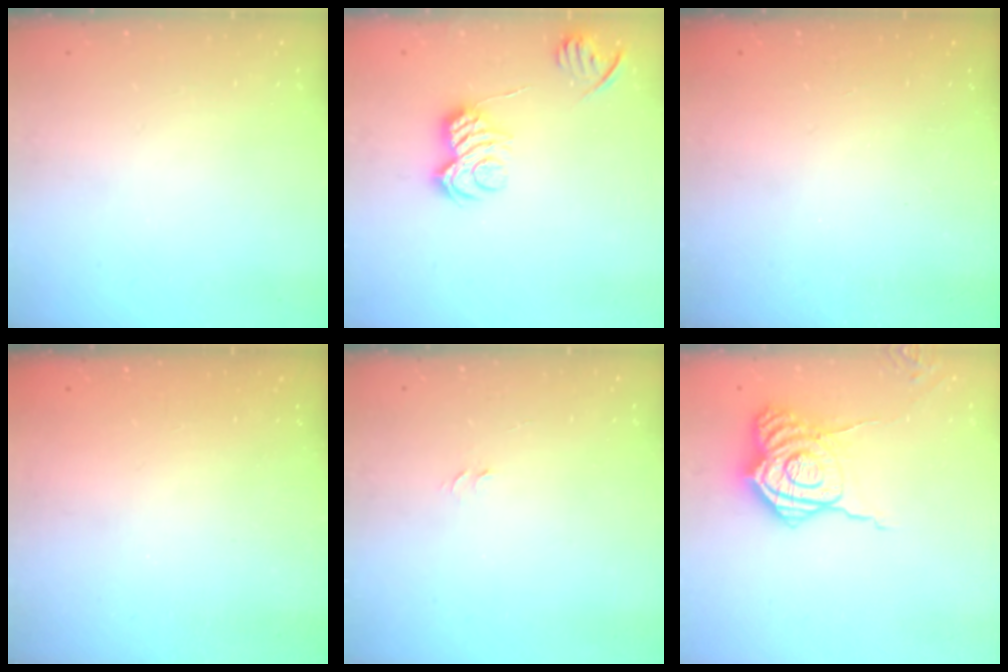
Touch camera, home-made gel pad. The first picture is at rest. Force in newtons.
{"total": 8.5, "press": 8.5, "slide": 0.6}
{"total": 2.4, "press": 2.3, "slide": 0.8}
{"total": 2.3, "press": 2.2, "slide": 0.8}
{"total": 3.5, "press": 3.5, "slide": 0.3}
{"total": 14.3, "press": 14.3, "slide": 1.1}